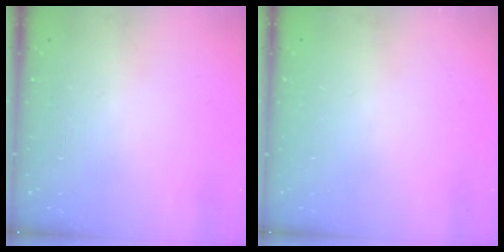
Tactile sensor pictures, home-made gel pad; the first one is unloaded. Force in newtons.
{"total": 2.9, "press": 2.4, "slide": 1.6}